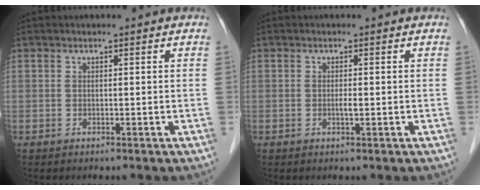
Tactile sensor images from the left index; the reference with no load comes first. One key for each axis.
{"total": 0.9, "fx": -0.2, "fy": 0.1, "fz": 0.9, "tx": -0.018, "ty": 0.000, "tz": -0.003}